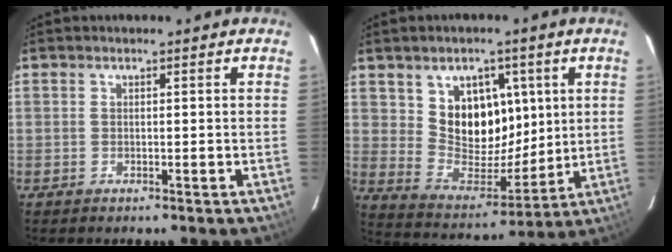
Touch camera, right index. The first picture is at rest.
{"total": 13.3, "force": [4.7, 9.8, 7.6], "torque": [-0.135, -0.001, 0.102]}